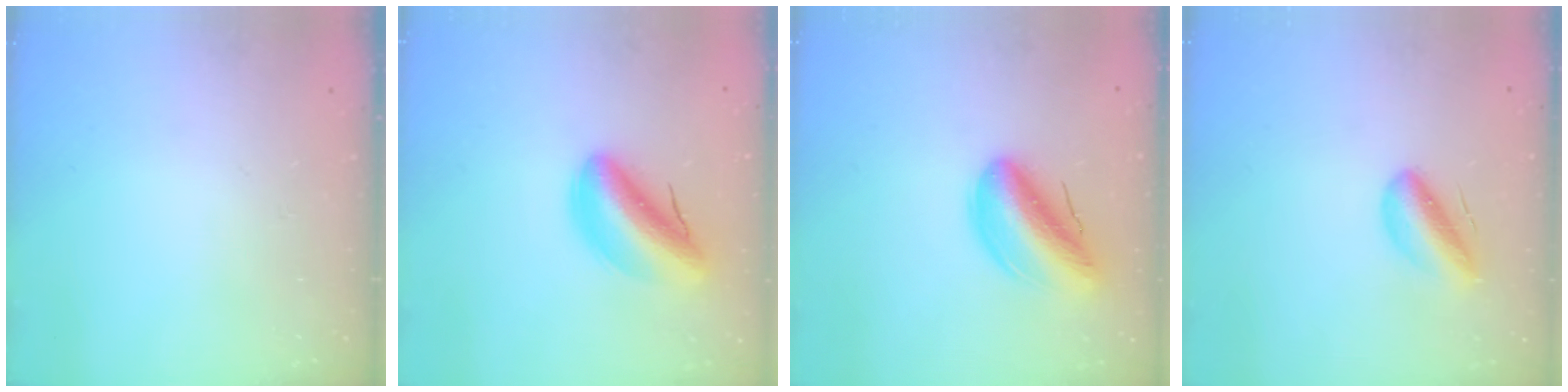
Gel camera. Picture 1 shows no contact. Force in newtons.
{"total": 11.9, "press": 11.3, "slide": 3.8}
{"total": 13.2, "press": 12.7, "slide": 3.4}
{"total": 8.9, "press": 8.5, "slide": 2.6}